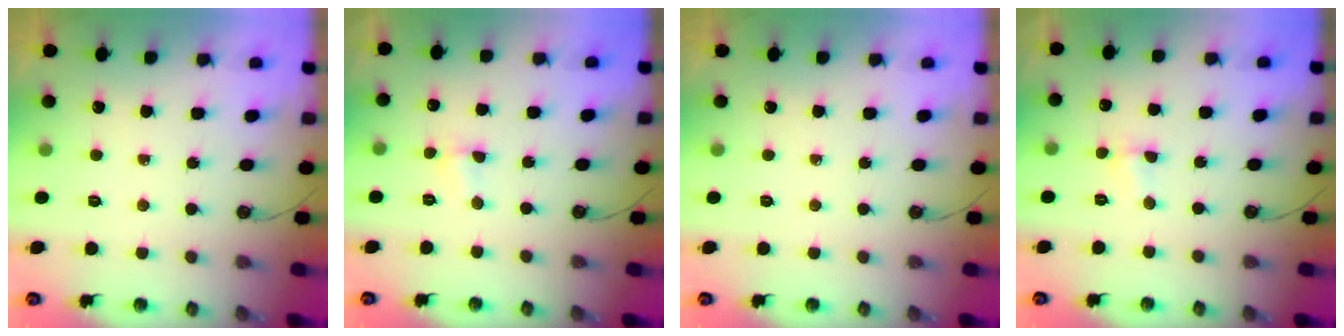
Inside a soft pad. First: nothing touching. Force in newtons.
{"total": 1.6, "press": 1.3, "slide": 0.9}
{"total": 0.0}
{"total": 1.6, "press": 1.3, "slide": 0.9}